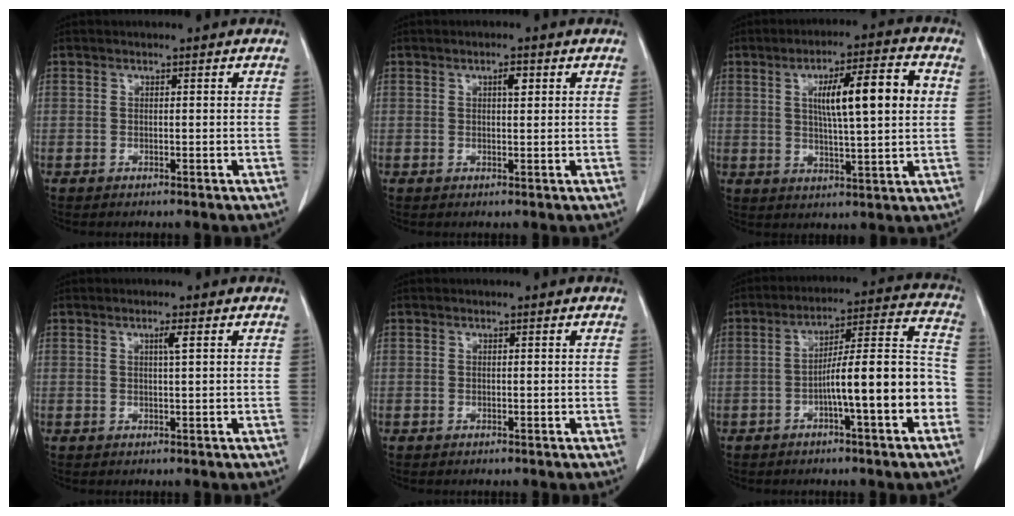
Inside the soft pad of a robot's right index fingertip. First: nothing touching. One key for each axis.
{"total": 1.7, "fx": 0.7, "fy": 0.5, "fz": 1.5, "tx": -0.026, "ty": 0.000, "tz": 0.010}
{"total": 11.9, "fx": 2.6, "fy": 1.2, "fz": 11.6, "tx": -0.181, "ty": 0.013, "tz": 0.042}
{"total": 1.4, "fx": 0.6, "fy": -0.2, "fz": 1.3, "tx": -0.025, "ty": -0.001, "tz": 0.010}
{"total": 0.0}
{"total": 13.5, "fx": -4.2, "fy": 1.0, "fz": 12.8, "tx": -0.190, "ty": 0.029, "tz": -0.065}